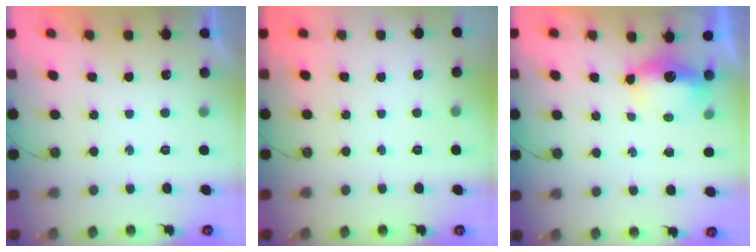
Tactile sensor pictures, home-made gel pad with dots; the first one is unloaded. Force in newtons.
{"total": 0.0}
{"total": 5.8, "press": 5.7, "slide": 1.2}